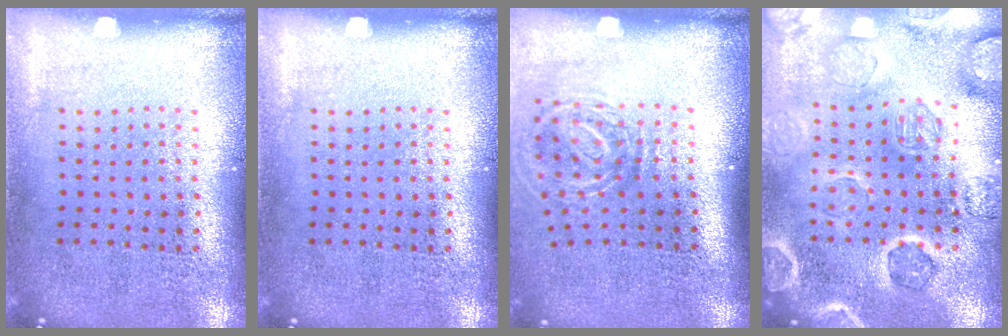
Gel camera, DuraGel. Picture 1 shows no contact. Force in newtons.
{"total": 0.0}
{"total": 2.1, "press": 1.3, "slide": 1.6}
{"total": 2.5, "press": 2.5, "slide": 0.4}